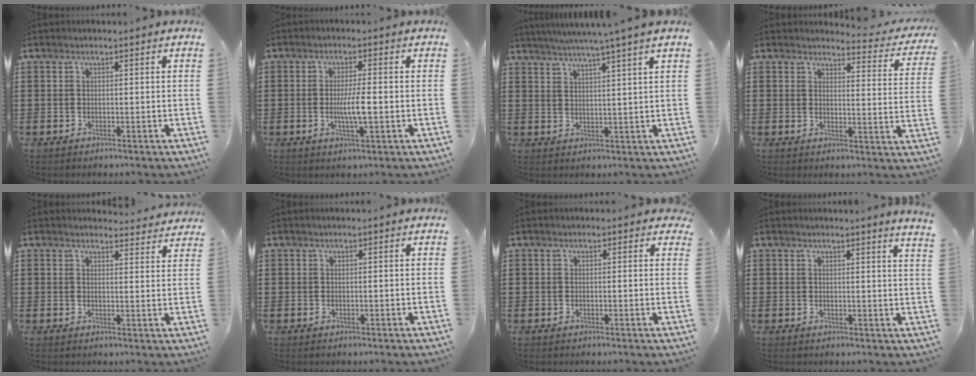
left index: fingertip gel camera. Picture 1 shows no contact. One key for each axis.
{"total": 4.7, "fx": -0.5, "fy": 0.6, "fz": 4.7, "tx": -0.088, "ty": -0.004, "tz": -0.012}
{"total": 4.5, "fx": 3.8, "fy": -1.2, "fz": 2.1, "tx": -0.051, "ty": -0.017, "tz": 0.062}
{"total": 3.3, "fx": 3.1, "fy": 0.5, "fz": 1.1, "tx": -0.027, "ty": -0.020, "tz": 0.052}
{"total": 2.8, "fx": 2.8, "fy": 0.5, "fz": 0.3, "tx": -0.006, "ty": -0.014, "tz": 0.050}
{"total": 0.0}
{"total": 0.6, "fx": 0.0, "fy": 0.5, "fz": 0.3, "tx": -0.008, "ty": 0.005, "tz": -0.002}
{"total": 1.7, "fx": 1.5, "fy": -0.6, "fz": 0.7, "tx": -0.007, "ty": -0.008, "tz": 0.027}